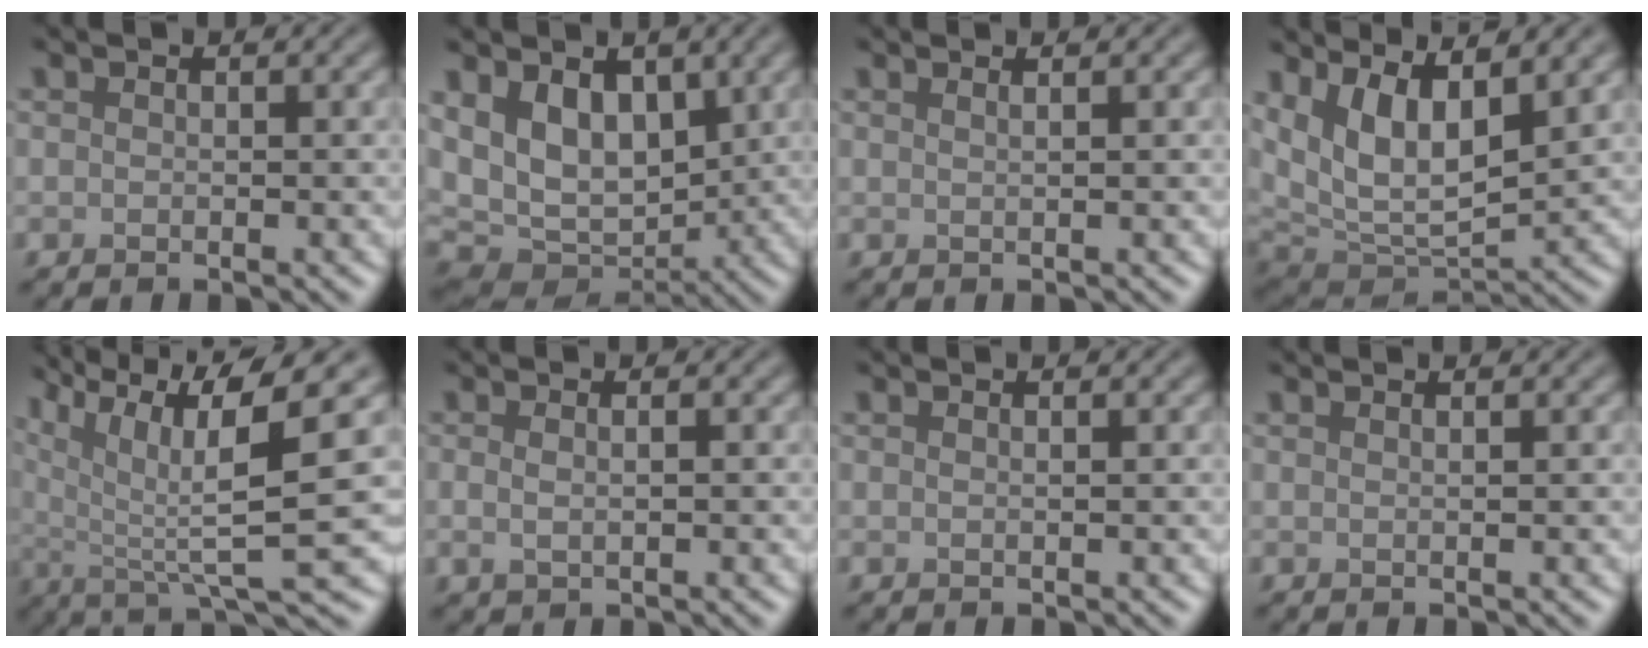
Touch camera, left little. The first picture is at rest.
{"total": 8.0, "force": [2.0, 5.4, 5.5], "torque": [-0.098, -0.013, 0.027]}
{"total": 1.7, "force": [1.0, 0.8, 1.1], "torque": [-0.001, 0.000, -0.006]}
{"total": 9.3, "force": [3.6, 4.1, 7.5], "torque": [-0.138, -0.009, 0.066]}
{"total": 10.6, "force": [4.3, 2.8, 9.3], "torque": [-0.166, 0.006, 0.082]}
{"total": 1.3, "force": [0.1, 0.6, 1.2], "torque": [-0.027, -0.002, 0.004]}
{"total": 0.5, "force": [0.2, 0.2, 0.4], "torque": [-0.003, 0.002, 0.002]}
{"total": 0.8, "force": [0.5, 0.3, 0.6], "torque": [-0.002, 0.000, 0.002]}